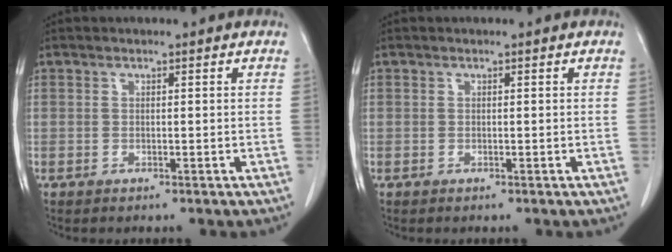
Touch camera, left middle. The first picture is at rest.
{"total": 0.0}